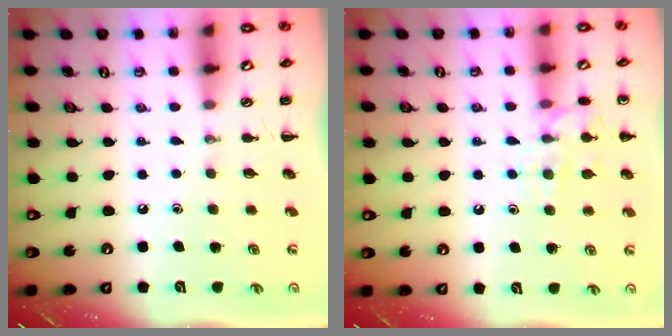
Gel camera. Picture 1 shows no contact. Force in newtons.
{"total": 11.2, "press": 11.2, "slide": 0.8}